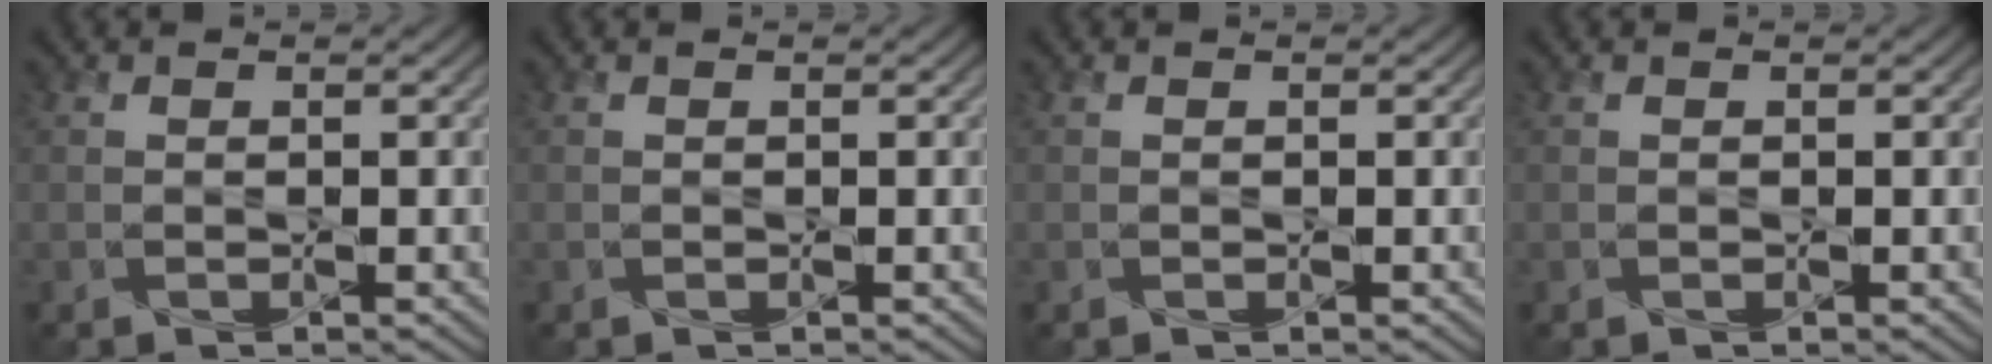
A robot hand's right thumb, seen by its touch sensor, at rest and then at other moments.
{"total": 0.0}
{"total": 0.0}
{"total": 0.0}